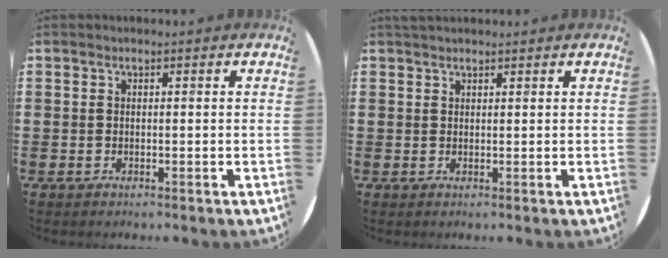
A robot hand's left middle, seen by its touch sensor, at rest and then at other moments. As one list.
[{"total": 1.2, "force": [1.1, 0.4, 0.1], "torque": [-0.002, 0.004, 0.021]}]